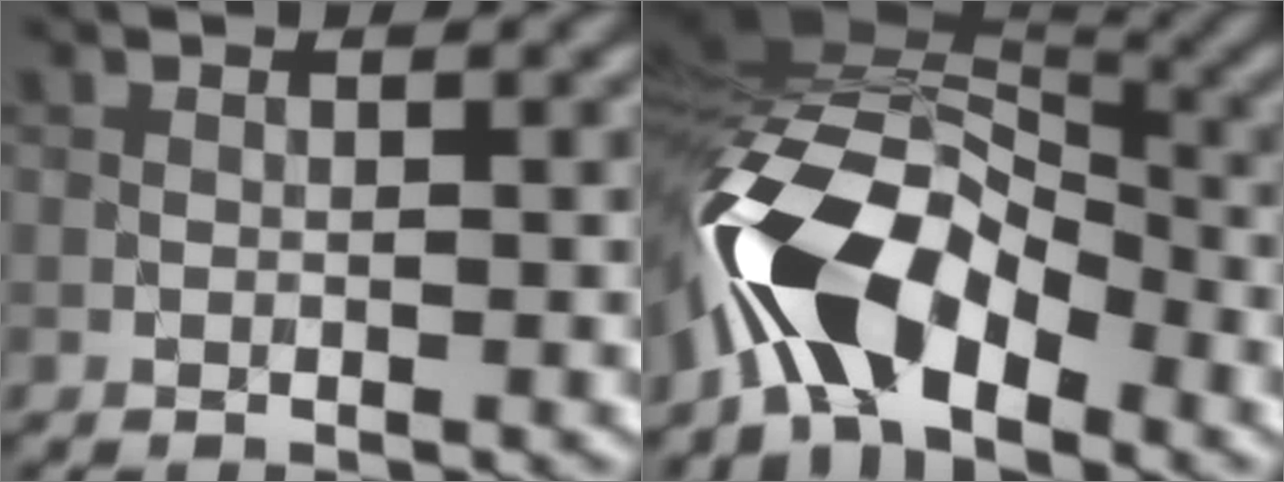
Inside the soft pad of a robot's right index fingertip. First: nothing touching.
{"total": 11.2, "force": [-5.6, 5.5, 7.9], "torque": [-0.157, 0.008, -0.108]}